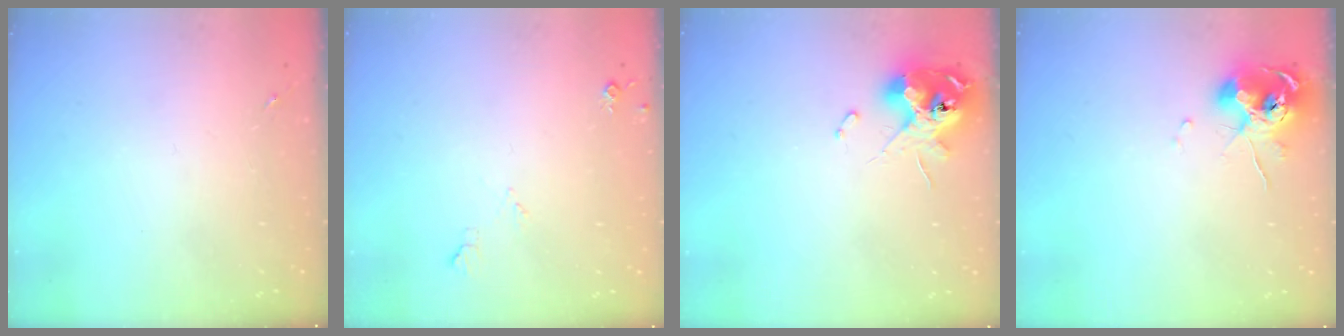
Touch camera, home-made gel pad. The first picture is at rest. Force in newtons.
{"total": 5.1, "press": 5.1, "slide": 0.8}
{"total": 12.4, "press": 12.2, "slide": 1.8}
{"total": 10.3, "press": 10.2, "slide": 1.5}